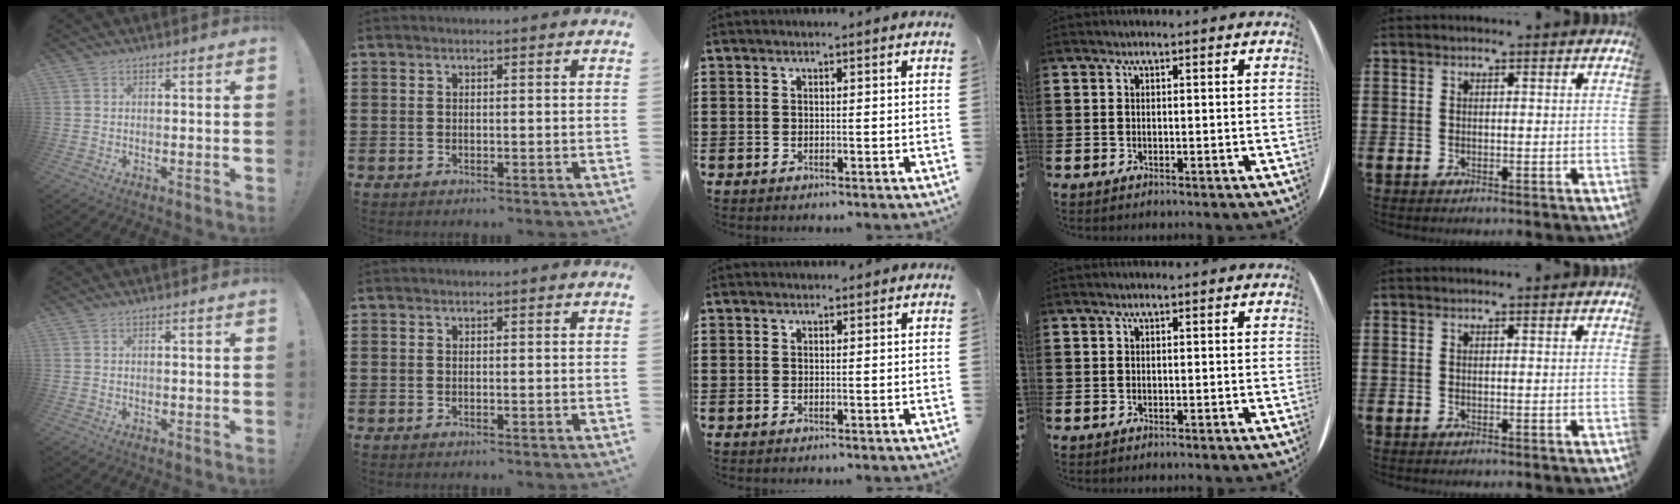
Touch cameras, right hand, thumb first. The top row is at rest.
{"middle": {"total": 0.6, "force": [0.5, 0.3, -0.1], "torque": [0.008, -0.003, 0.009]}}